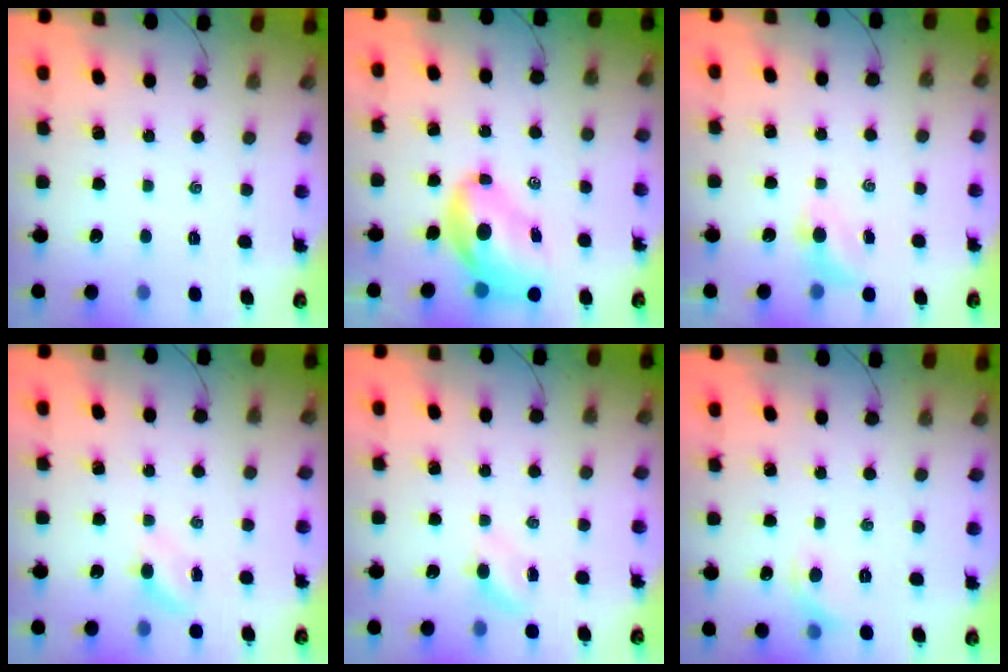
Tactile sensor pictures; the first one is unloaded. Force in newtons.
{"total": 9.5, "press": 9.1, "slide": 2.6}
{"total": 3.8, "press": 3.6, "slide": 1.1}
{"total": 2.8, "press": 2.7, "slide": 0.9}
{"total": 2.8, "press": 2.7, "slide": 0.9}
{"total": 5.5, "press": 5.3, "slide": 1.4}